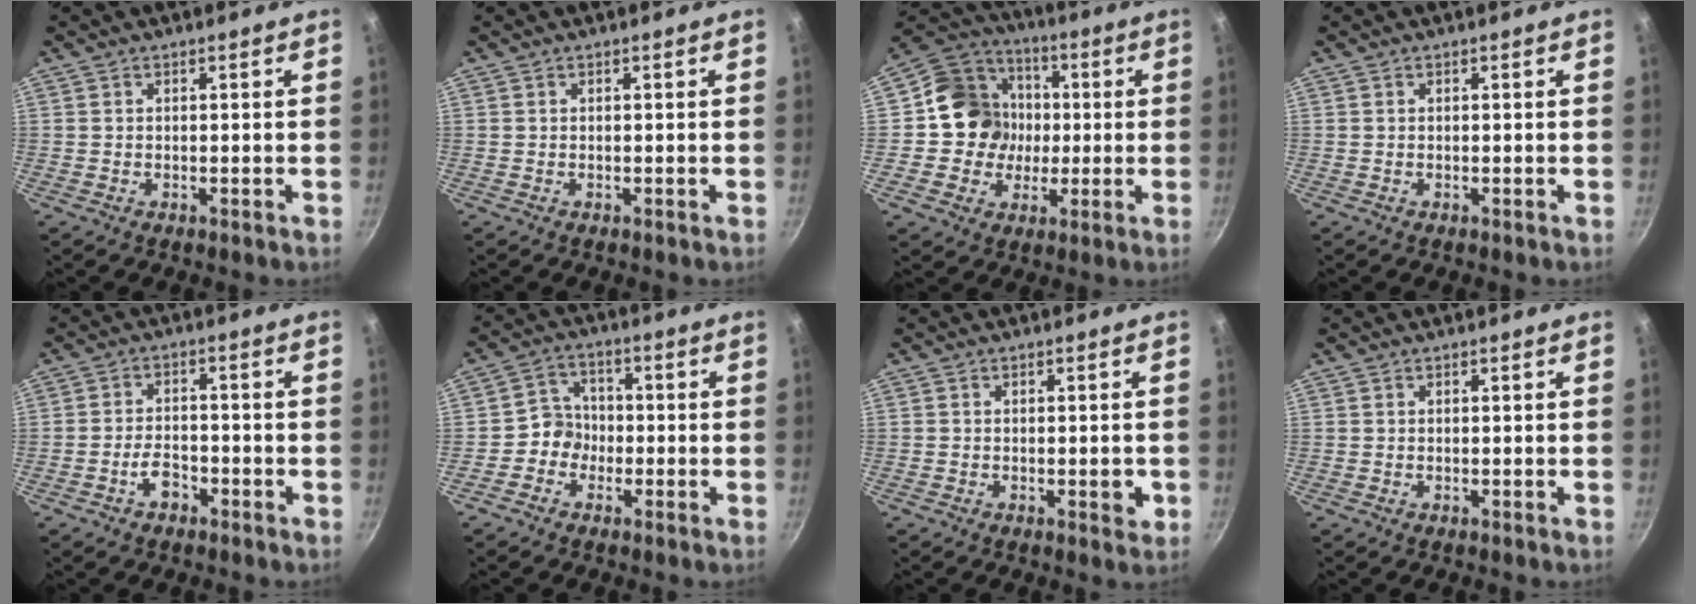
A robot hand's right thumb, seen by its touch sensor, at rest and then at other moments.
{"total": 0.0}
{"total": 14.1, "force": [0.2, 13.0, 5.5], "torque": [-0.062, 0.023, -0.009]}
{"total": 0.0}
{"total": 4.5, "force": [-2.5, 2.6, 2.6], "torque": [-0.034, 0.026, -0.043]}
{"total": 5.0, "force": [-1.6, 4.5, 1.5], "torque": [0.011, 0.023, -0.039]}
{"total": 2.9, "force": [-0.7, 1.3, 2.5], "torque": [-0.023, 0.001, -0.011]}
{"total": 0.0}